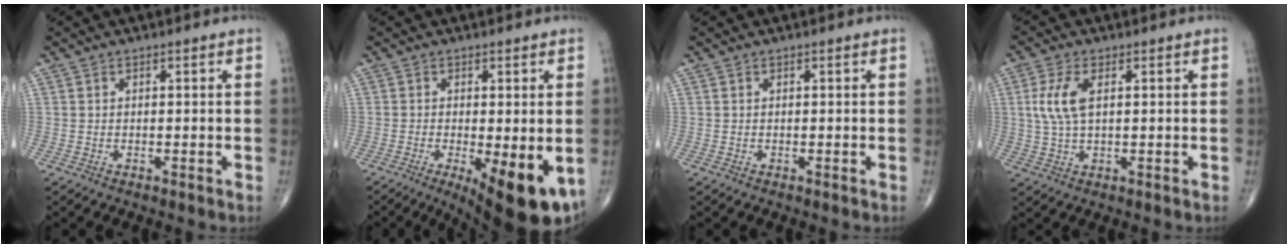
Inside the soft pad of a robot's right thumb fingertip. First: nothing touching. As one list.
[{"total": 13.2, "force": [-4.4, 4.3, 11.7], "torque": [-0.137, -0.020, -0.053]}, {"total": 0.0}, {"total": 6.3, "force": [1.3, 2.9, 5.5], "torque": [-0.132, 0.003, 0.027]}]